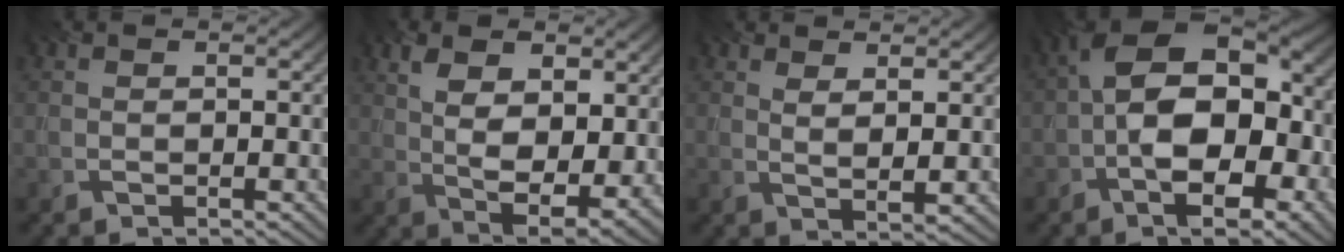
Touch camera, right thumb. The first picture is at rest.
{"total": 9.8, "force": [3.1, 5.2, 7.7], "torque": [-0.155, -0.007, 0.056]}
{"total": 2.5, "force": [1.7, 0.5, 1.8], "torque": [-0.039, -0.006, 0.032]}
{"total": 14.6, "force": [-2.3, 8.5, 11.6], "torque": [-0.200, 0.000, -0.046]}